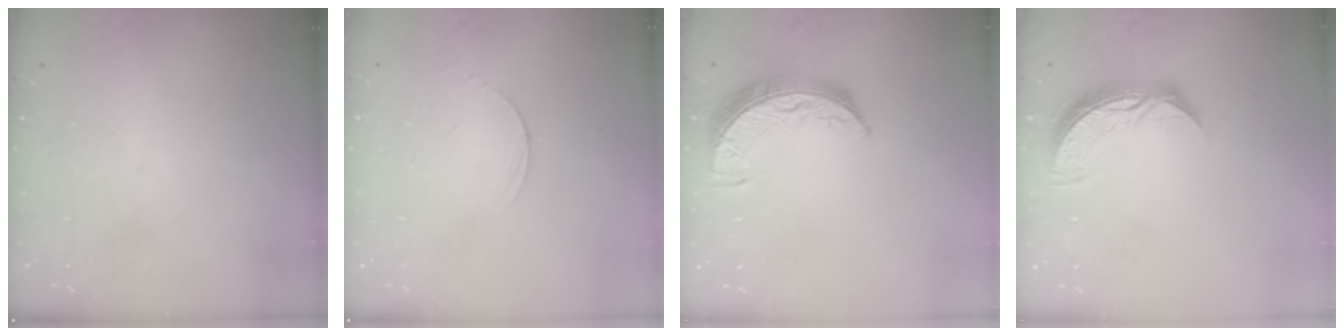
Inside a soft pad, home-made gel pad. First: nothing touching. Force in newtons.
{"total": 2.8, "press": 2.8, "slide": 0.3}
{"total": 8.4, "press": 8.4, "slide": 0.7}
{"total": 8.7, "press": 8.7, "slide": 0.3}